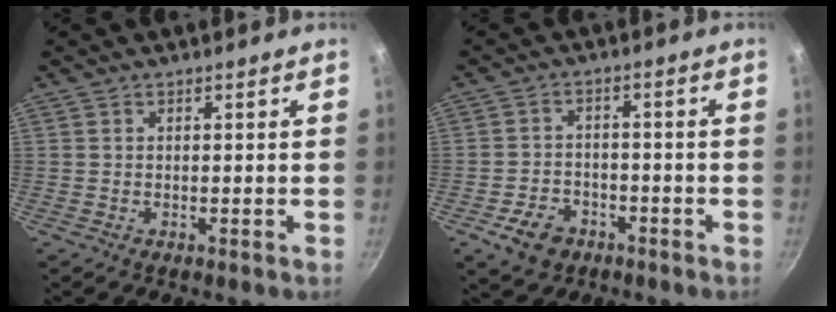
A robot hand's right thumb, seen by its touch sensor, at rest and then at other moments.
{"total": 6.8, "force": [-3.7, 4.8, 3.1], "torque": [-0.044, 0.028, -0.059]}